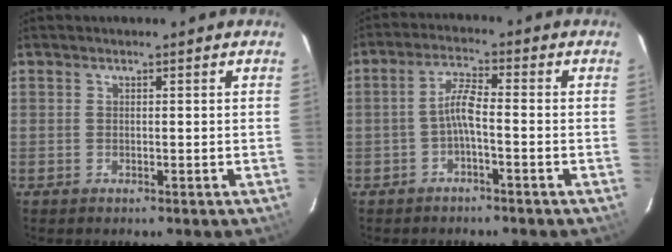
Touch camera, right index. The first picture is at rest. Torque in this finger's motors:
{"motor_torque": [0.46, -0.10, 0.15, 0.04]}